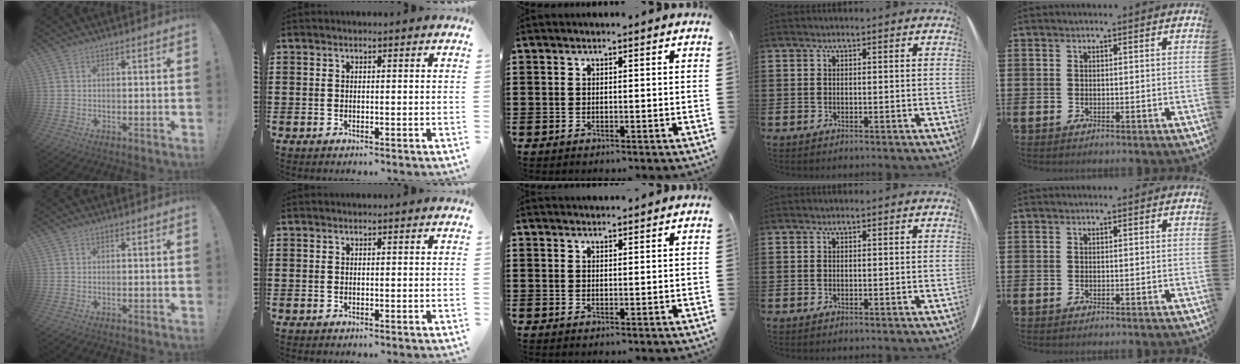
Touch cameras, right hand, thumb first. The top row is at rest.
{"middle": {"total": 1.2, "force": [1.2, 0.0, 0.0], "torque": [-0.002, -0.002, 0.022]}}